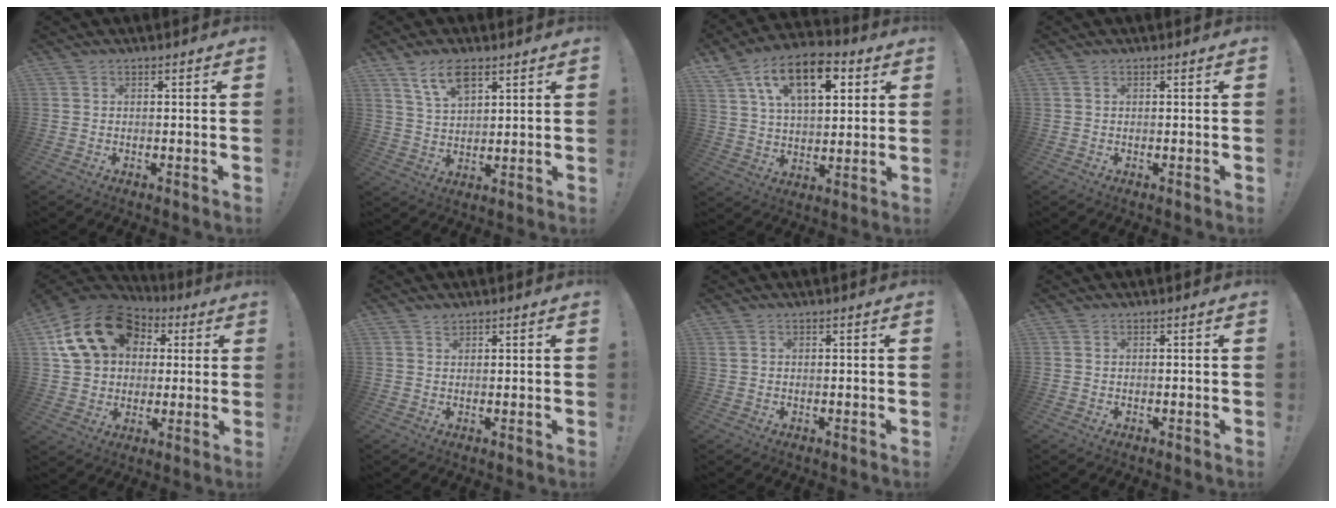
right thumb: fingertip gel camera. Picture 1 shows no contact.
{"total": 8.4, "force": [5.3, 3.8, 5.3], "torque": [-0.100, -0.011, 0.098]}
{"total": 16.4, "force": [7.4, 9.3, 11.4], "torque": [-0.189, -0.010, 0.130]}
{"total": 0.0}
{"total": 19.5, "force": [7.1, 14.9, 10.5], "torque": [-0.171, -0.018, 0.144]}
{"total": 1.3, "force": [1.2, 0.6, 0.2], "torque": [0.008, -0.008, 0.020]}
{"total": 0.8, "force": [0.4, 0.5, 0.5], "torque": [-0.013, 0.003, 0.009]}
{"total": 0.0}